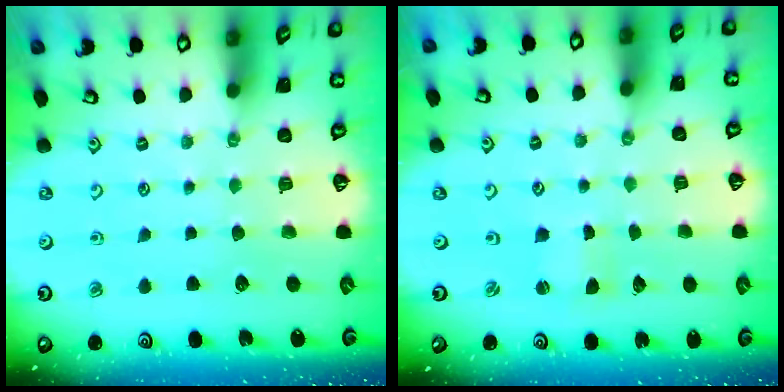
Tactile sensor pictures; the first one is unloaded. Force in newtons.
{"total": 0.8, "press": 0.8, "slide": 0.3}